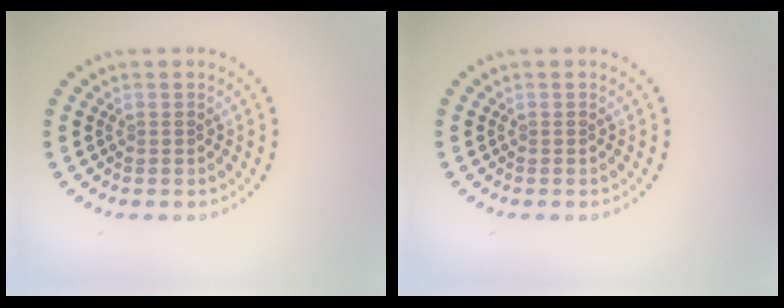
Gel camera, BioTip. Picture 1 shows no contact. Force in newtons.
{"total": 0.0}